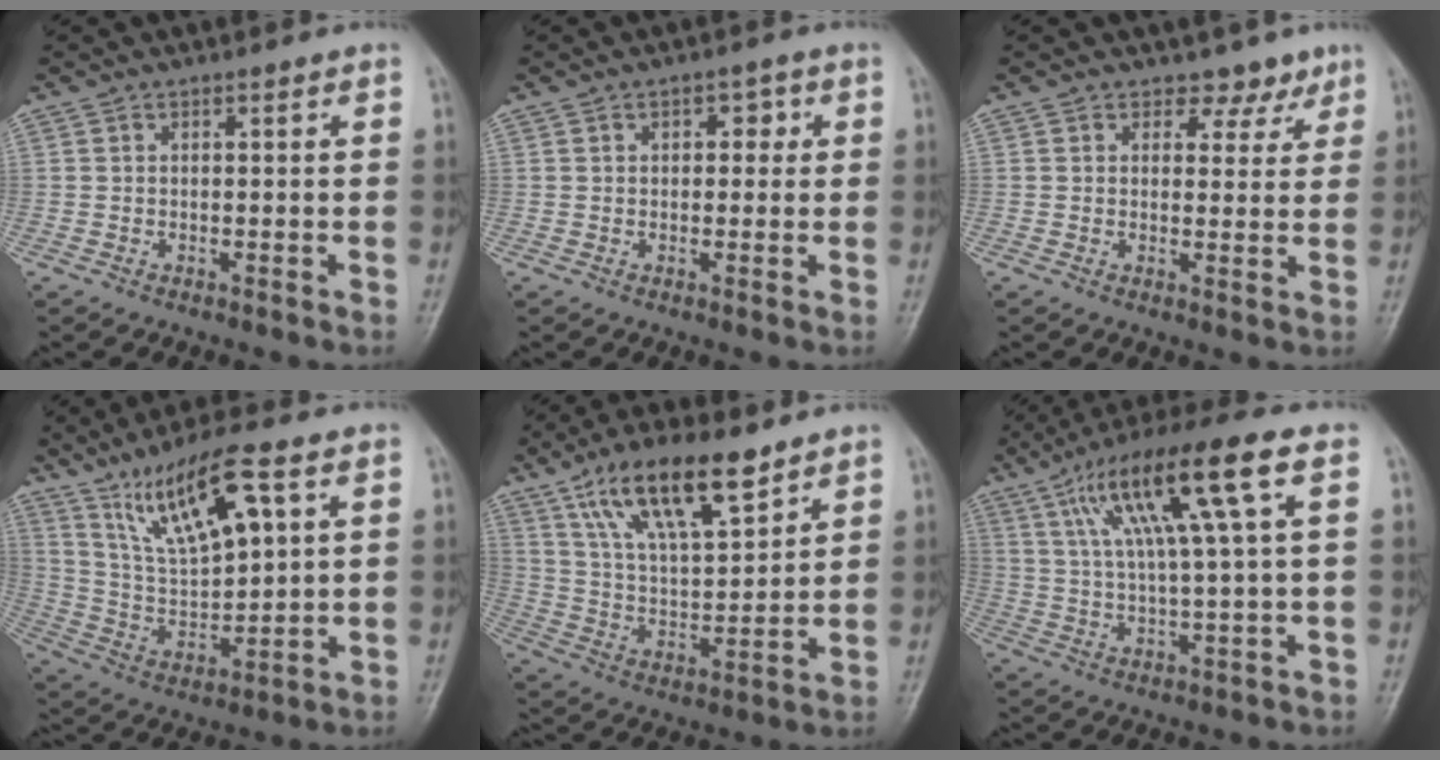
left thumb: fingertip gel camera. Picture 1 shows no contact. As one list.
[{"total": 3.3, "force": [0.9, 2.2, 2.3], "torque": [-0.008, 0.003, 0.006]}, {"total": 4.0, "force": [3.0, 2.7, 0.4], "torque": [0.023, -0.018, 0.035]}, {"total": 15.1, "force": [7.6, 4.6, 12.2], "torque": [-0.207, -0.021, 0.154]}, {"total": 16.7, "force": [10.3, 5.9, 11.7], "torque": [-0.180, -0.038, 0.192]}, {"total": 16.3, "force": [6.2, 2.0, 15.0], "torque": [-0.277, 0.008, 0.105]}]